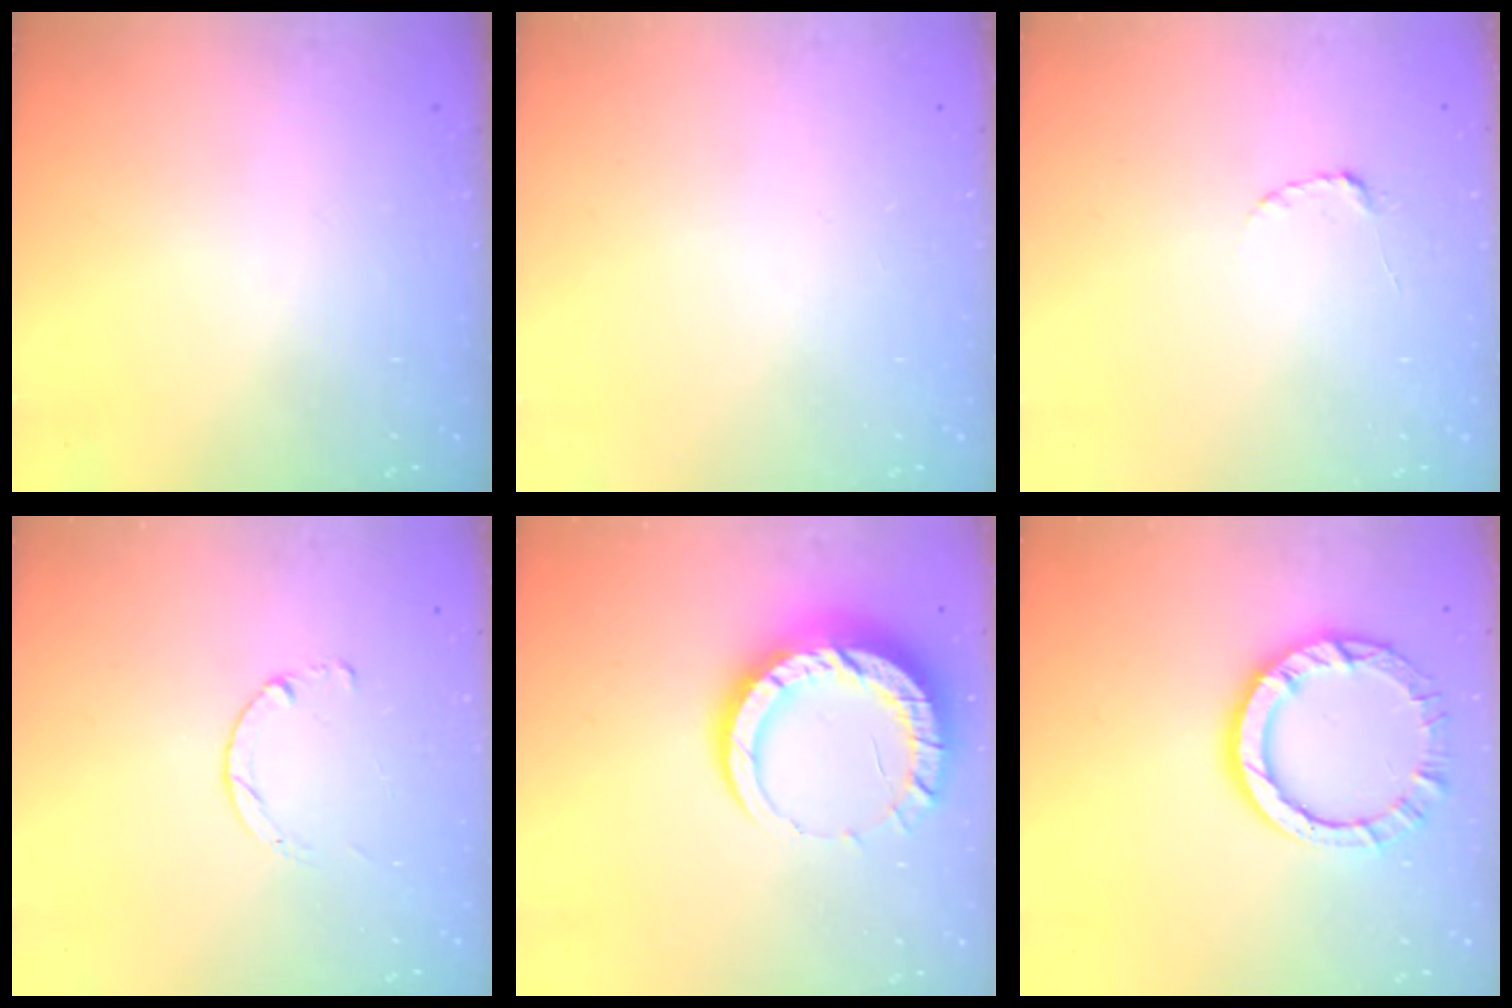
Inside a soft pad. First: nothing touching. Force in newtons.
{"total": 0.0}
{"total": 2.2, "press": 2.2, "slide": 0.3}
{"total": 1.8, "press": 1.8, "slide": 0.2}
{"total": 14.0, "press": 14.0, "slide": 1.3}
{"total": 9.6, "press": 9.6, "slide": 0.5}